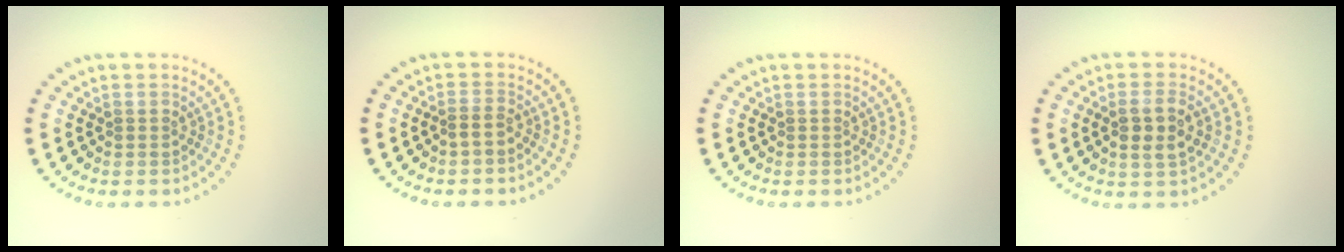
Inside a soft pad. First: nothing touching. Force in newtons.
{"total": 1.0, "press": 0.7, "slide": 0.7}
{"total": 0.0}
{"total": 2.7, "press": 2.6, "slide": 0.8}